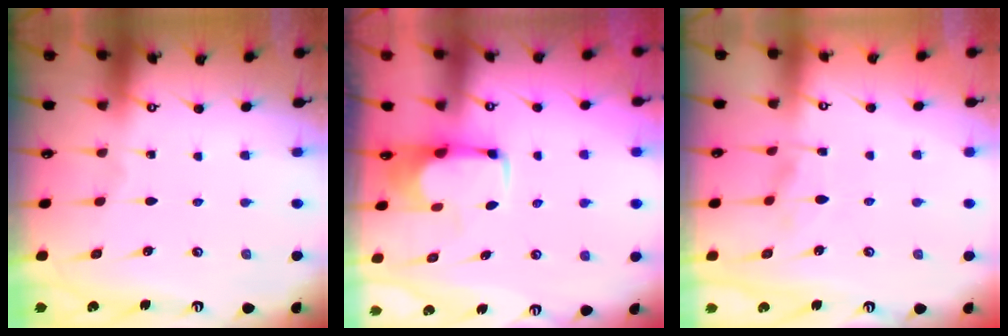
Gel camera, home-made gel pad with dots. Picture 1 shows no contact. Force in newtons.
{"total": 1.8, "press": 1.6, "slide": 0.8}
{"total": 2.5, "press": 2.3, "slide": 1.0}